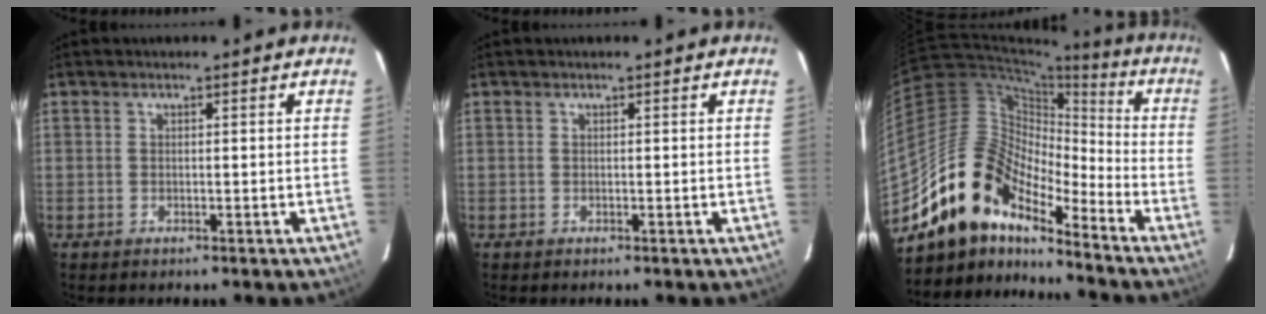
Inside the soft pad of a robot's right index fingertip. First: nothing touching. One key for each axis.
{"total": 0.0}
{"total": 15.4, "fx": -12.5, "fy": 6.4, "fz": 6.2, "tx": -0.112, "ty": 0.020, "tz": -0.243}